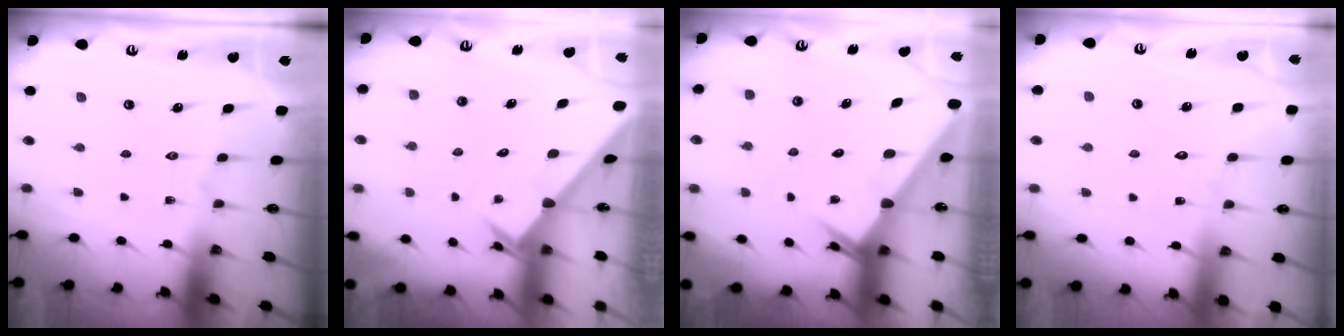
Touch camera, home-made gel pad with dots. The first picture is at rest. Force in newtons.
{"total": 2.3, "press": 2.3, "slide": 0.2}
{"total": 2.8, "press": 2.8, "slide": 0.1}
{"total": 4.9, "press": 4.8, "slide": 0.5}